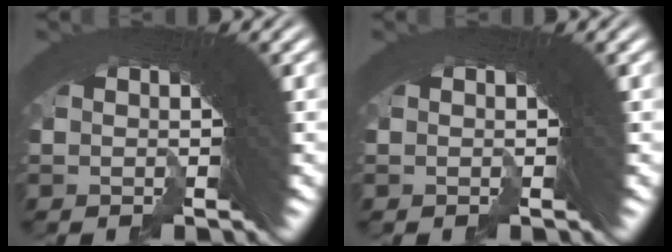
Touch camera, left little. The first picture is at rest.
{"total": 0.0}